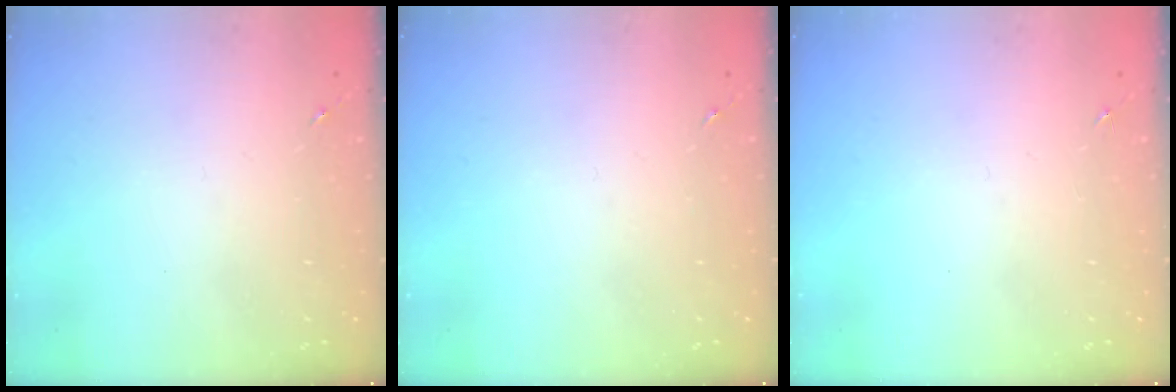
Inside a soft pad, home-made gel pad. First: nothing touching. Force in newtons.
{"total": 0.0}
{"total": 0.0}